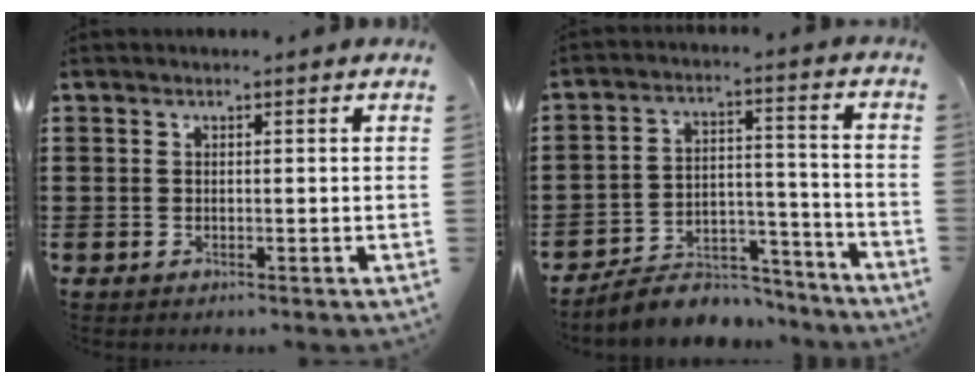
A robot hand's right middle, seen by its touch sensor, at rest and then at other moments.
{"total": 7.1, "force": [-6.6, 2.2, 1.7], "torque": [-0.028, 0.020, -0.125]}